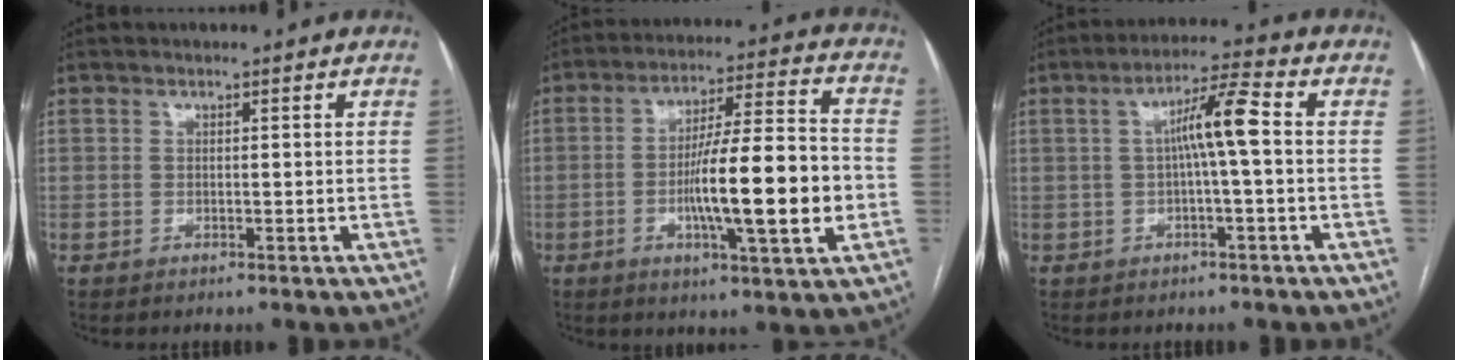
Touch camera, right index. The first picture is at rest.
{"total": 16.1, "force": [-3.0, 1.5, 15.7], "torque": [-0.255, 0.004, -0.048]}
{"total": 6.6, "force": [0.3, 0.1, 6.6], "torque": [-0.112, 0.021, 0.005]}